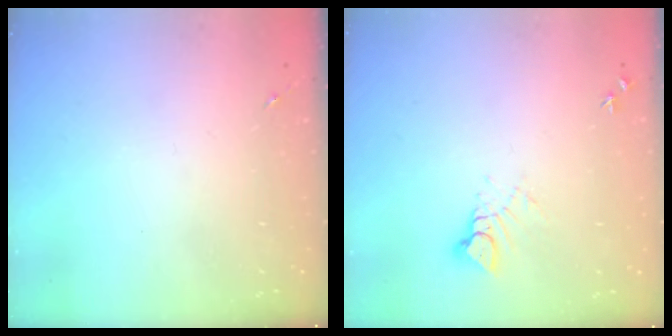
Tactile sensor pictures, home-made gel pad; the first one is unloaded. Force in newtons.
{"total": 4.4, "press": 4.4, "slide": 0.1}